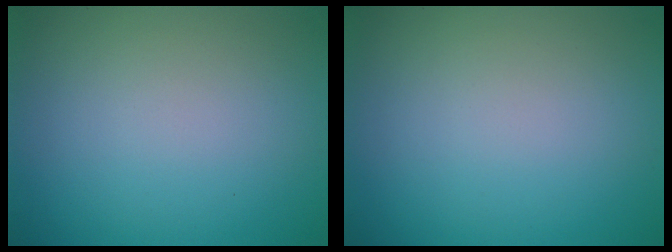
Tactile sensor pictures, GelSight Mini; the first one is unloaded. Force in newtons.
{"total": 0.0}